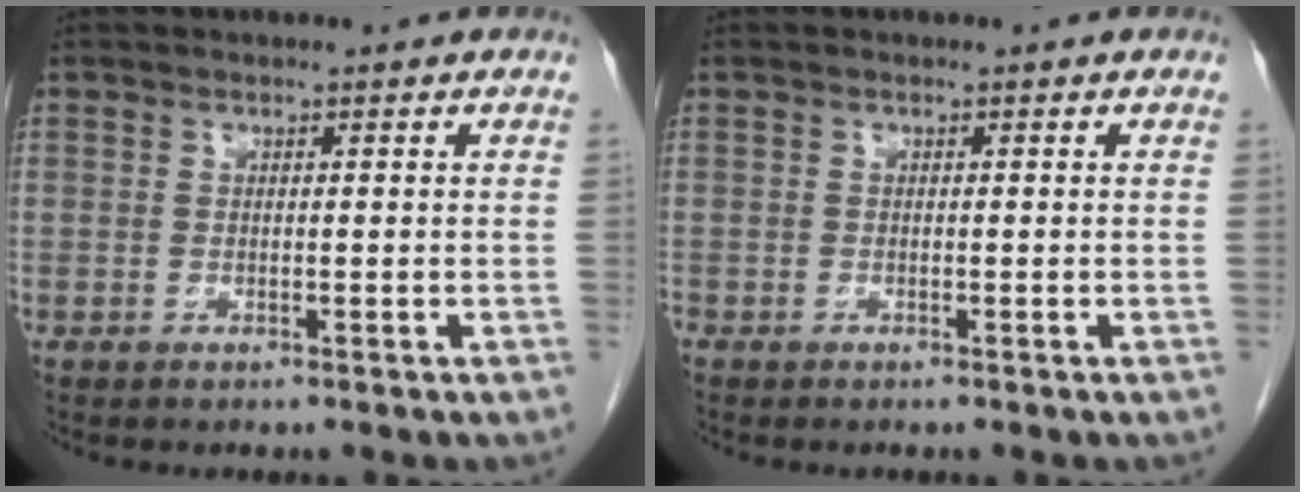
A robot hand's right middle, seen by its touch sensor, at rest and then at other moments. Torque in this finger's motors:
{"motor_torque": [-0.17, 0.25, -0.02, -0.01]}